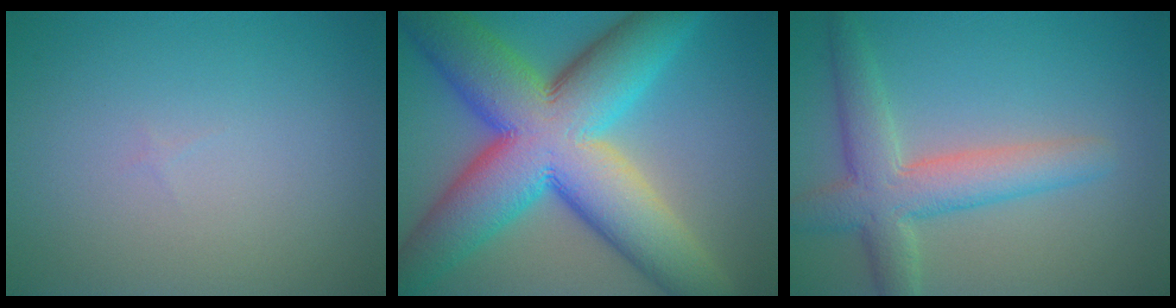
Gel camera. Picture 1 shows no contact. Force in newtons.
{"total": 16.4, "press": 16.4, "slide": 0.5}
{"total": 5.4, "press": 5.4, "slide": 0.2}